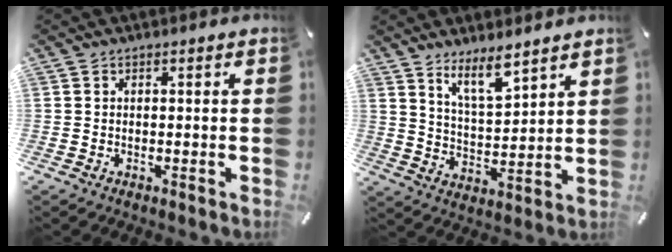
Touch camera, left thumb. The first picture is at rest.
{"total": 8.8, "force": [7.2, 2.3, 4.4], "torque": [-0.082, -0.045, 0.129]}